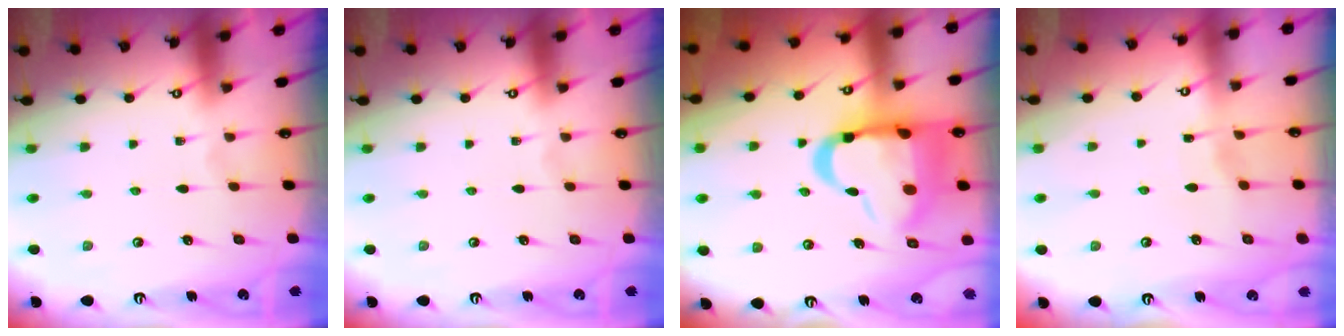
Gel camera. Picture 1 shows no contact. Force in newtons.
{"total": 0.0}
{"total": 20.4, "press": 20.3, "slide": 2.4}
{"total": 2.0, "press": 2.0, "slide": 0.3}